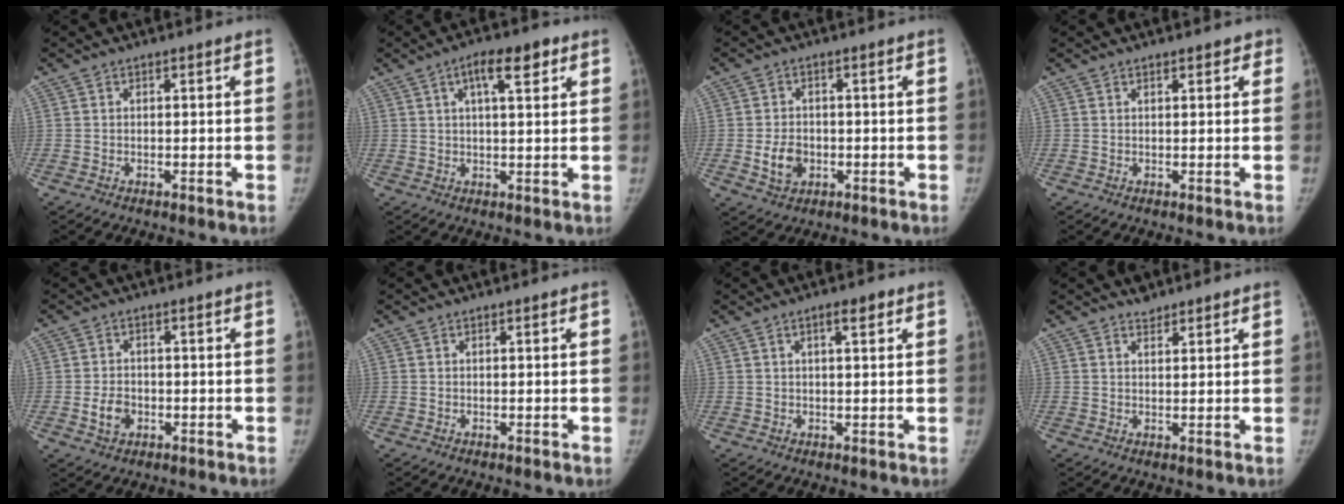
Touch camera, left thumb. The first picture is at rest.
{"total": 7.5, "force": [3.5, 2.6, 6.1], "torque": [-0.086, -0.002, 0.054]}
{"total": 5.1, "force": [-1.0, 4.0, 3.1], "torque": [-0.041, 0.004, -0.012]}
{"total": 2.1, "force": [1.2, 1.1, 1.4], "torque": [-0.001, 0.000, 0.012]}
{"total": 3.9, "force": [-1.0, 3.0, 2.2], "torque": [-0.031, 0.006, -0.016]}
{"total": 0.0}
{"total": 3.2, "force": [1.6, 0.9, 2.6], "torque": [-0.036, -0.003, 0.024]}
{"total": 2.3, "force": [2.0, 0.9, 0.6], "torque": [0.000, -0.013, 0.031]}